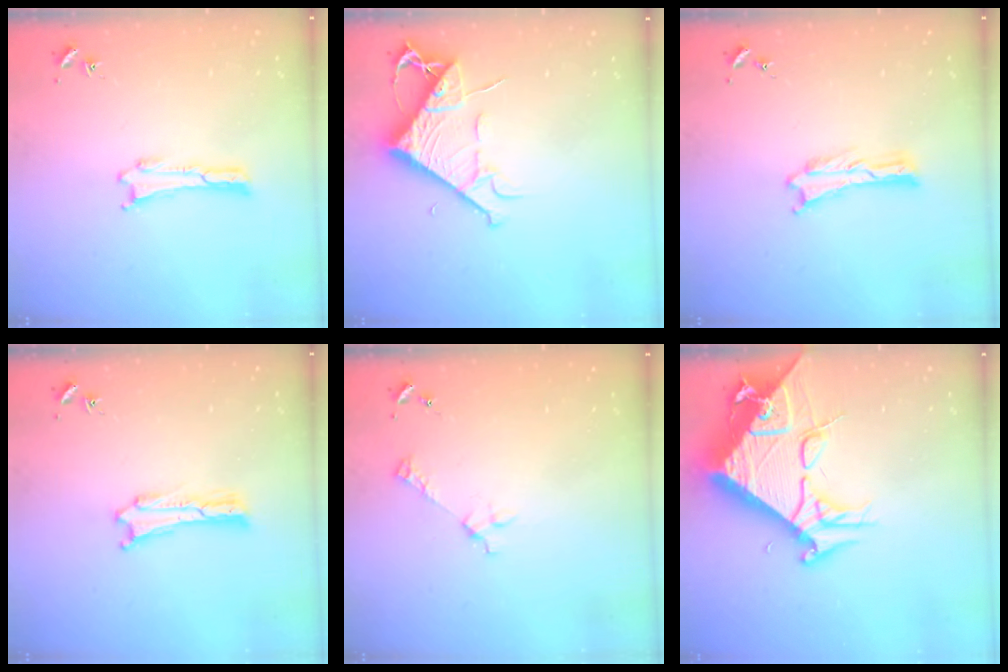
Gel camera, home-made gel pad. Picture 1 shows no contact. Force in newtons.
{"total": 7.8, "press": 7.8, "slide": 0.8}
{"total": 0.0}
{"total": 0.0}
{"total": 2.6, "press": 2.6, "slide": 0.3}
{"total": 17.0, "press": 16.9, "slide": 1.6}